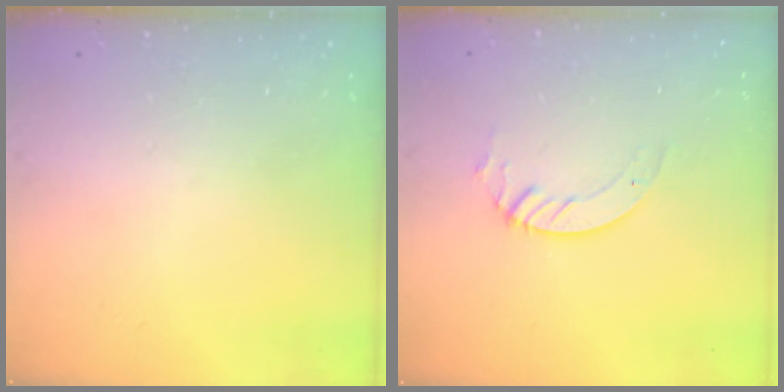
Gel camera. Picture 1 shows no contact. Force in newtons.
{"total": 3.6, "press": 3.6, "slide": 0.3}